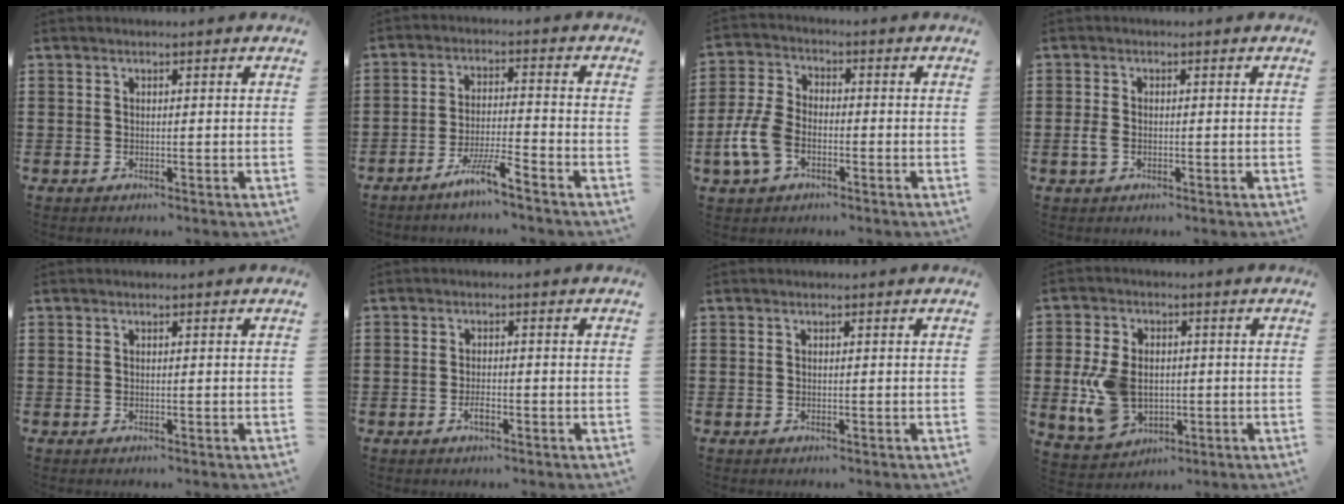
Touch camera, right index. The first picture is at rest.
{"total": 5.8, "force": [-4.7, -0.2, 3.4], "torque": [-0.077, -0.011, -0.091]}
{"total": 6.5, "force": [-2.7, 3.9, 4.5], "torque": [-0.126, -0.003, -0.061]}
{"total": 1.8, "force": [-0.5, 1.1, 1.4], "torque": [-0.042, -0.005, -0.013]}
{"total": 0.0}
{"total": 2.0, "force": [-0.9, 0.8, 1.6], "torque": [-0.032, 0.001, -0.017]}
{"total": 0.0}
{"total": 9.2, "force": [-0.7, 6.4, 6.5], "torque": [-0.161, 0.007, -0.014]}